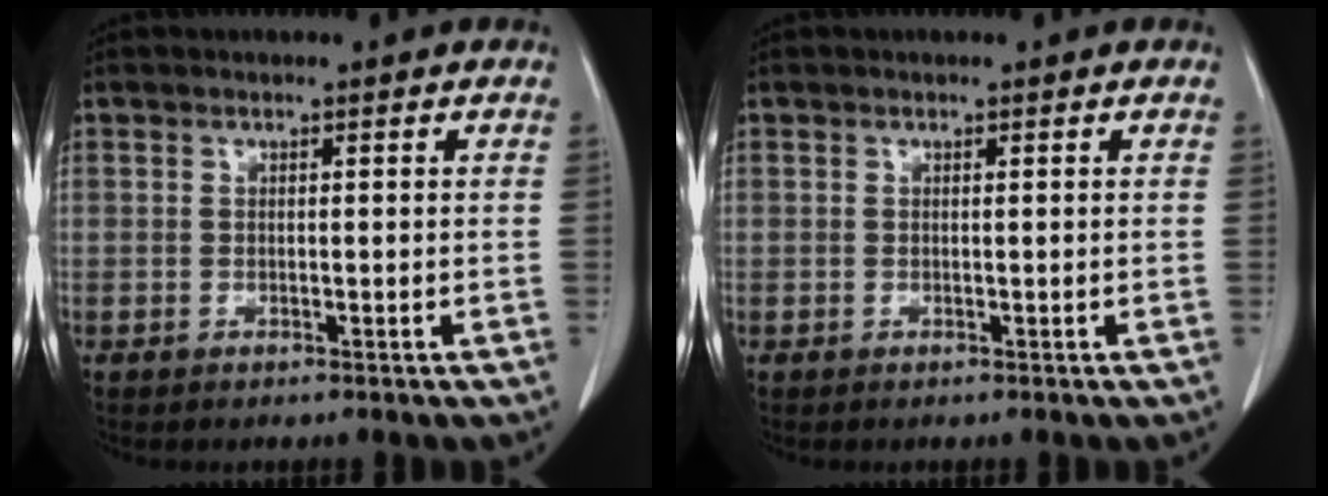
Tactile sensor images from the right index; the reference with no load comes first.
{"total": 0.0}